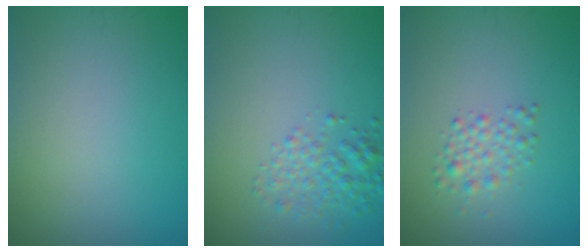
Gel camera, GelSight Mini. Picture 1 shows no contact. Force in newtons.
{"total": 2.6, "press": 2.6, "slide": 0.1}
{"total": 1.9, "press": 1.8, "slide": 0.1}